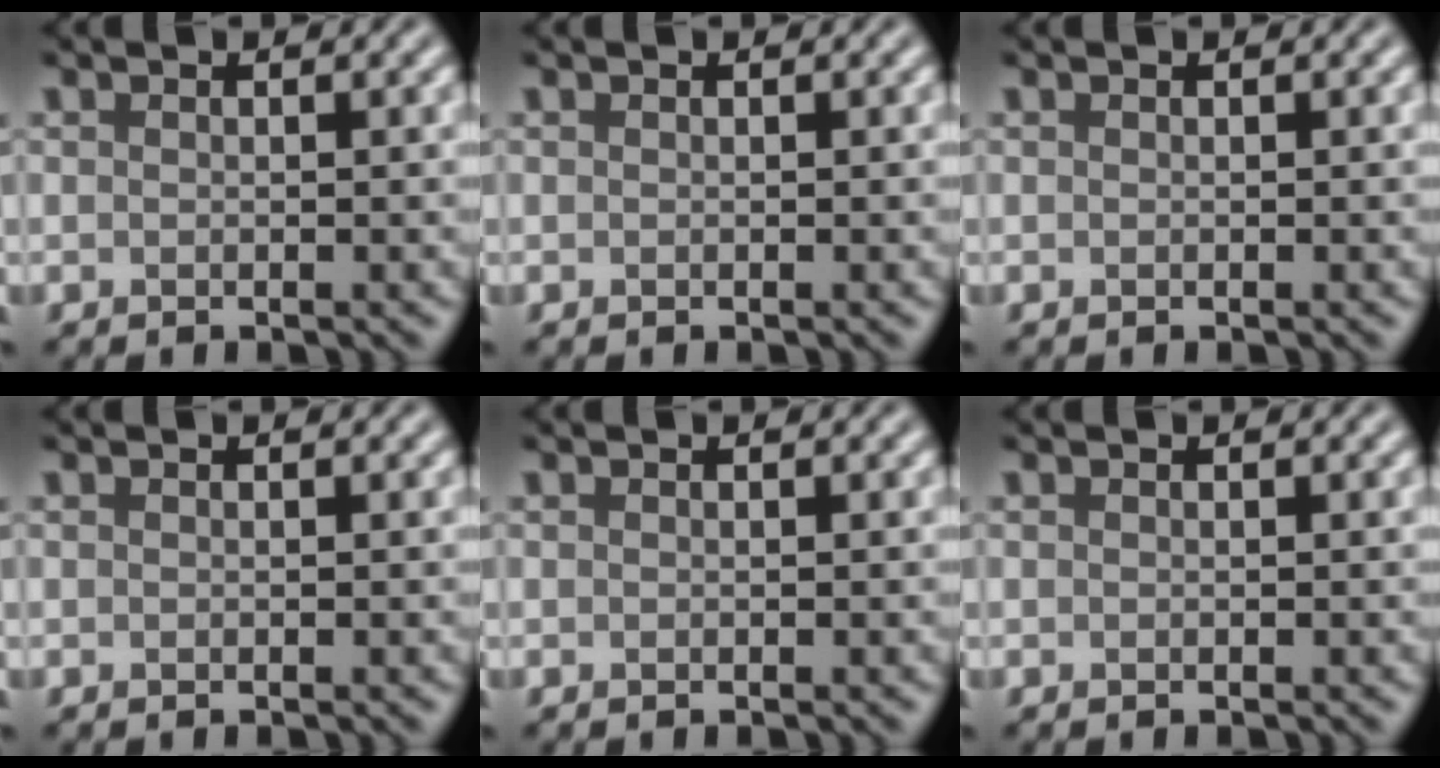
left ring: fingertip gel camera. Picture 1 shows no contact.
{"total": 0.0}
{"total": 0.0}
{"total": 0.0}
{"total": 0.0}
{"total": 0.0}